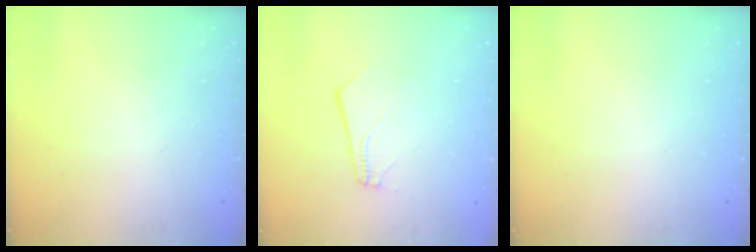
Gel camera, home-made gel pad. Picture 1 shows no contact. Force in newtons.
{"total": 3.7, "press": 3.7, "slide": 0.4}
{"total": 0.0}